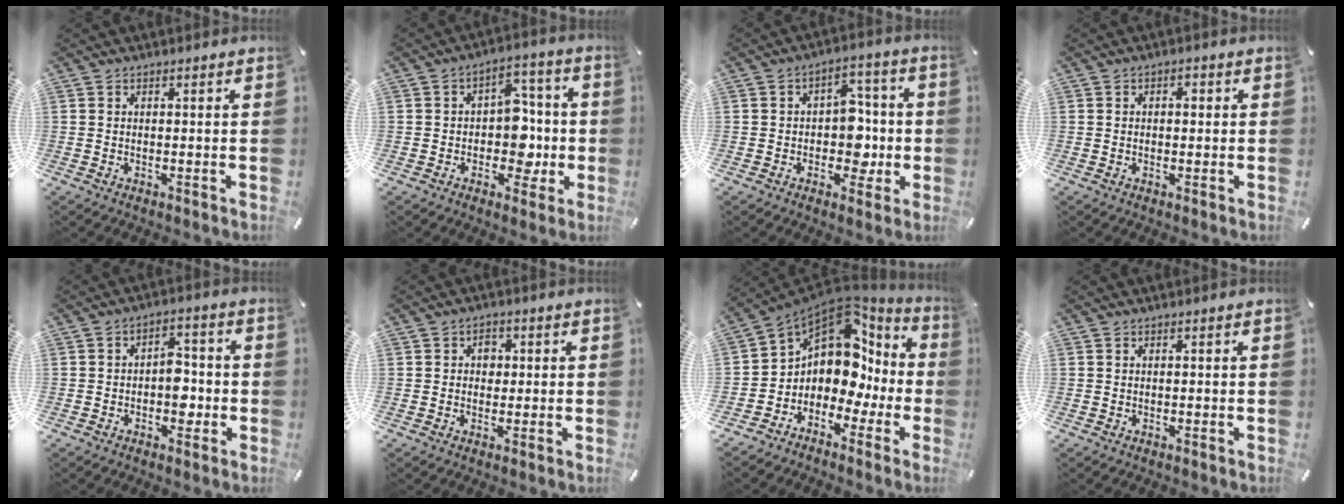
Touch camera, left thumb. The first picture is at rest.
{"total": 11.0, "force": [-1.6, 8.7, 6.4], "torque": [-0.077, 0.018, -0.021]}
{"total": 9.9, "force": [-1.3, 7.9, 5.9], "torque": [-0.067, 0.018, -0.017]}
{"total": 1.7, "force": [-0.1, 1.2, 1.2], "torque": [-0.025, 0.007, -0.004]}
{"total": 6.3, "force": [-1.4, 4.3, 4.4], "torque": [-0.052, 0.006, -0.028]}
{"total": 3.0, "force": [-0.1, 2.6, 1.5], "torque": [-0.008, -0.001, -0.011]}
{"total": 11.8, "force": [3.6, 9.0, 6.7], "torque": [-0.131, -0.050, 0.059]}
{"total": 0.0}